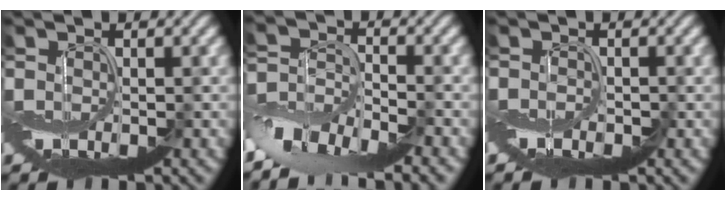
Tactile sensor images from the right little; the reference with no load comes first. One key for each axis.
{"total": 6.8, "fx": -5.0, "fy": 2.7, "fz": 3.7, "tx": -0.058, "ty": 0.005, "tz": -0.103}
{"total": 1.2, "fx": -1.1, "fy": 0.3, "fz": 0.3, "tx": -0.003, "ty": -0.003, "tz": -0.024}